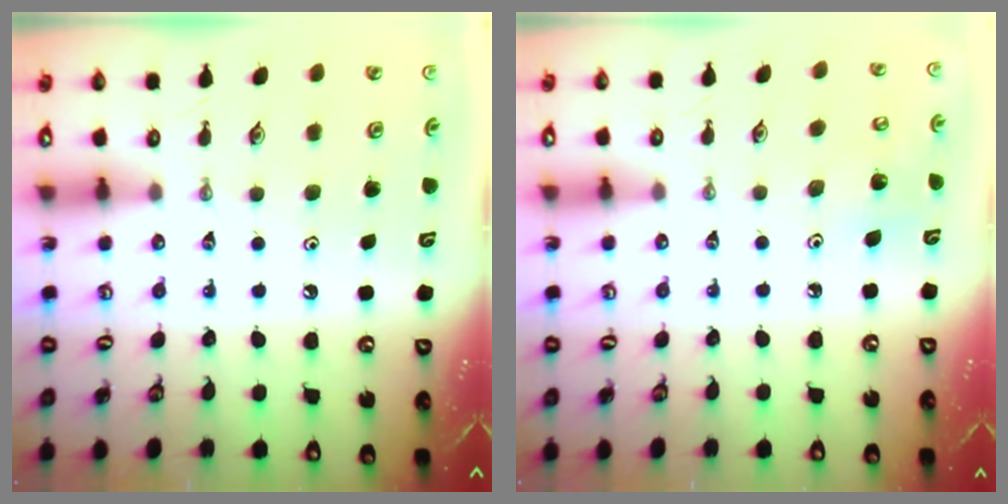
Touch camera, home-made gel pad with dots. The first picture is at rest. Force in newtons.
{"total": 6.4, "press": 6.3, "slide": 0.6}